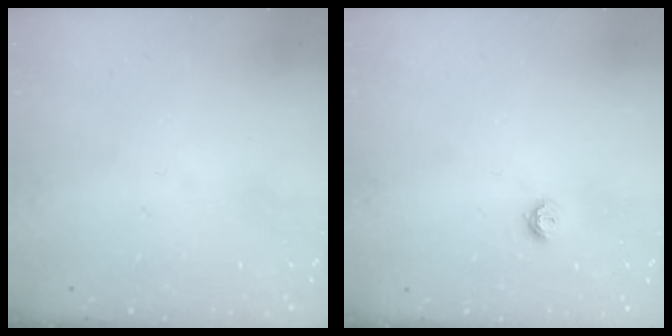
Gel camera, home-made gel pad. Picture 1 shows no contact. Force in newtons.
{"total": 5.8, "press": 5.8, "slide": 0.3}